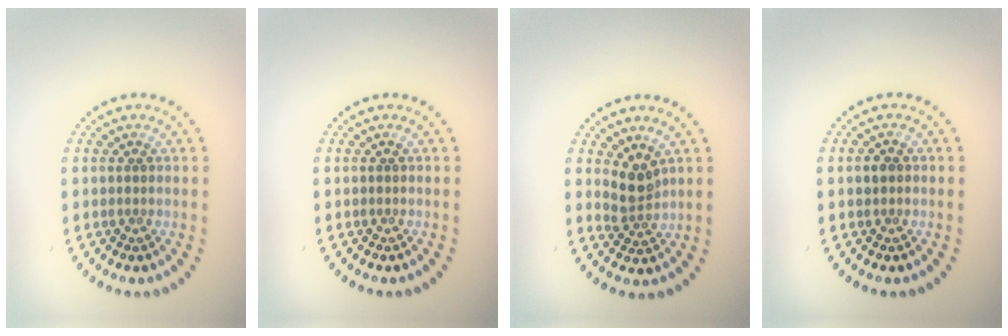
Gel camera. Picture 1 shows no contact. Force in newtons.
{"total": 0.0}
{"total": 2.4, "press": 1.8, "slide": 1.5}
{"total": 1.1, "press": 1.1, "slide": 0.2}